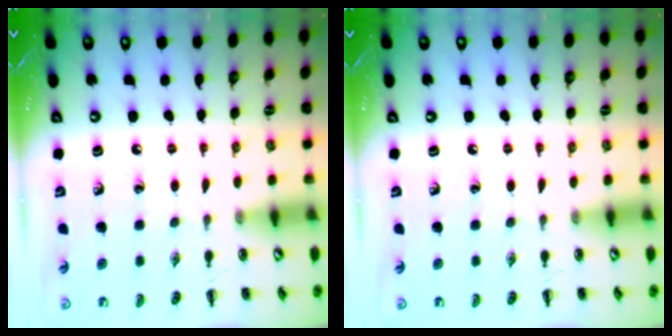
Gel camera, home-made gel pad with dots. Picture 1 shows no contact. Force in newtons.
{"total": 0.0}